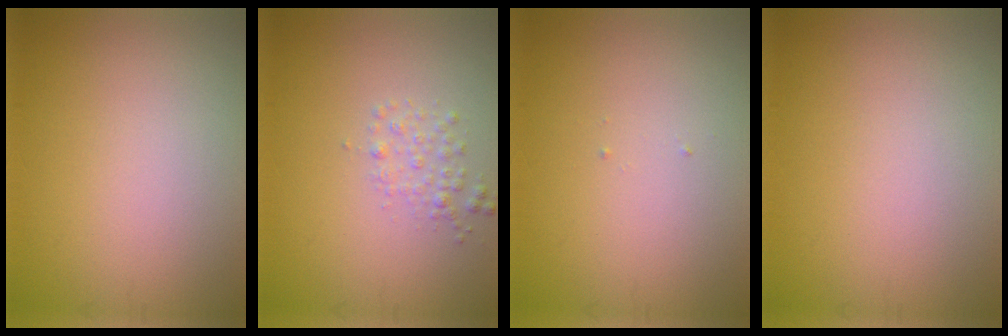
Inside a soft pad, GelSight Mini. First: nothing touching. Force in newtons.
{"total": 1.5, "press": 1.5, "slide": 0.1}
{"total": 0.0}
{"total": 0.0}